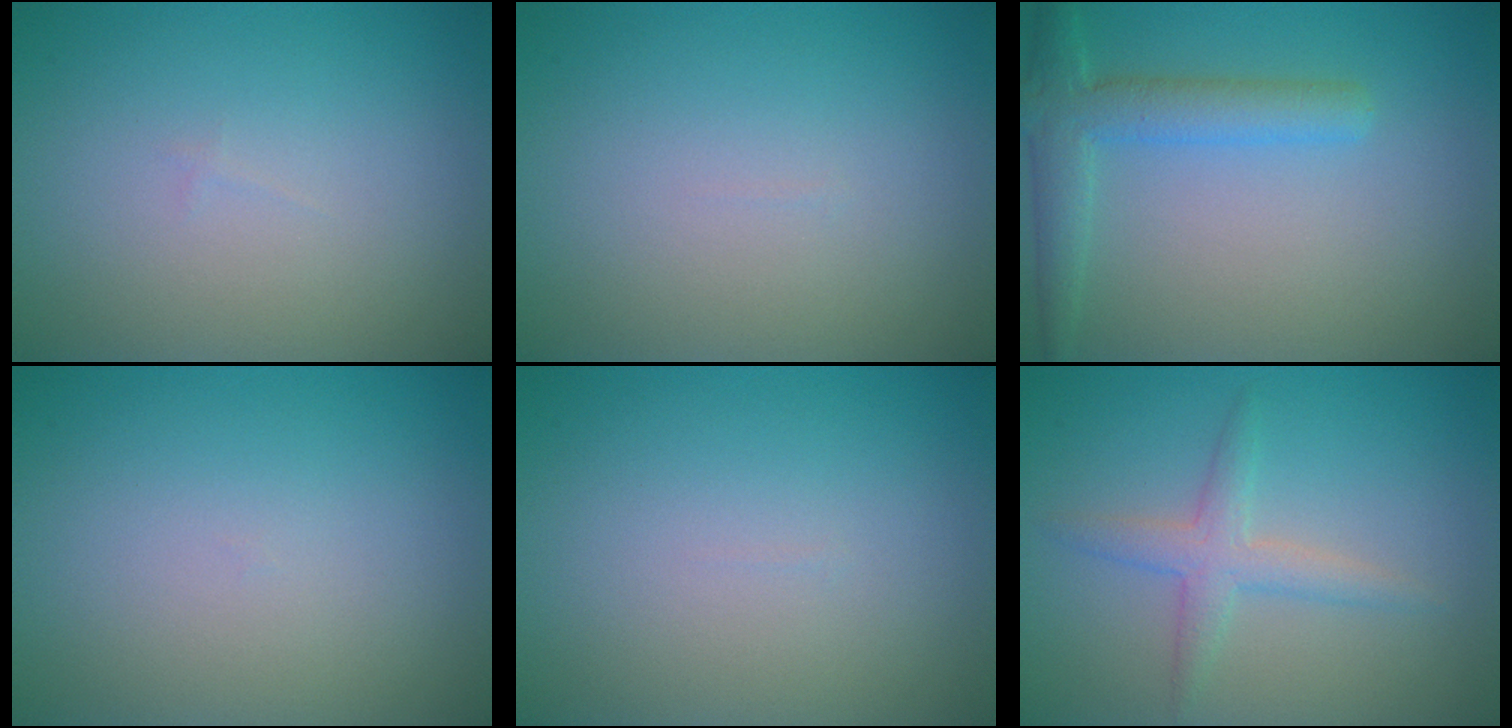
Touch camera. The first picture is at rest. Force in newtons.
{"total": 0.0}
{"total": 3.8, "press": 3.8, "slide": 0.2}
{"total": 0.0}
{"total": 0.0}
{"total": 2.5, "press": 2.5, "slide": 0.1}